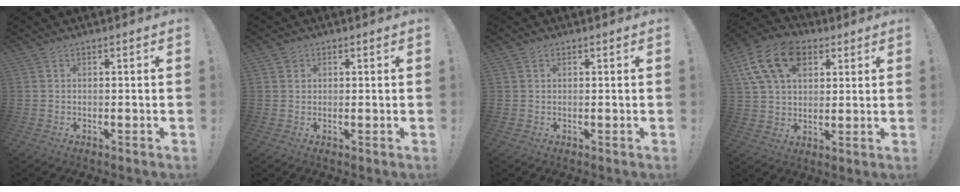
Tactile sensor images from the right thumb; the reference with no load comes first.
{"total": 2.0, "force": [1.0, 1.7, 0.4], "torque": [0.007, -0.004, 0.016]}
{"total": 0.7, "force": [0.4, 0.6, 0.1], "torque": [0.003, 0.000, 0.007]}
{"total": 17.0, "force": [7.3, 11.4, 10.2], "torque": [-0.177, -0.022, 0.139]}